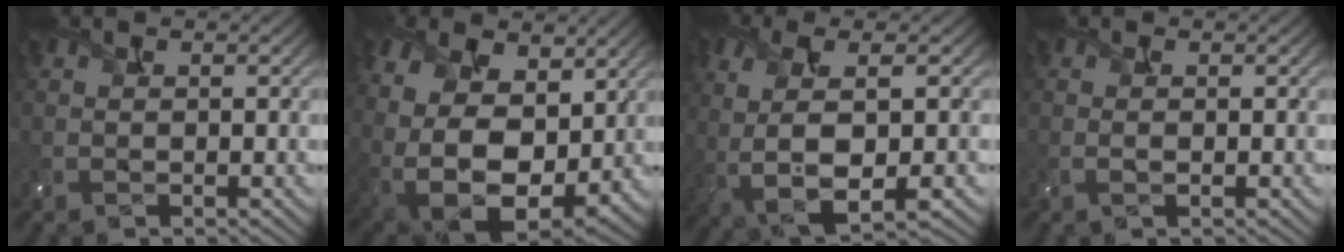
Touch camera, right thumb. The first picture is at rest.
{"total": 16.7, "force": [2.1, 11.8, 11.7], "torque": [-0.252, -0.024, 0.060]}
{"total": 9.2, "force": [-2.7, 3.4, 8.1], "torque": [-0.185, -0.016, -0.047]}
{"total": 0.6, "force": [-0.1, 0.1, 0.6], "torque": [-0.016, -0.003, -0.002]}